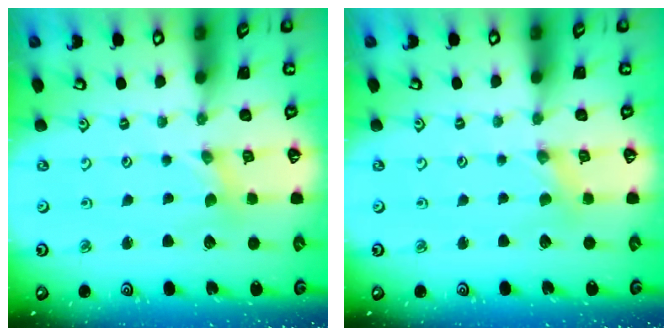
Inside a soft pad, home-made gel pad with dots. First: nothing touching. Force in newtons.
{"total": 1.7, "press": 1.7, "slide": 0.3}